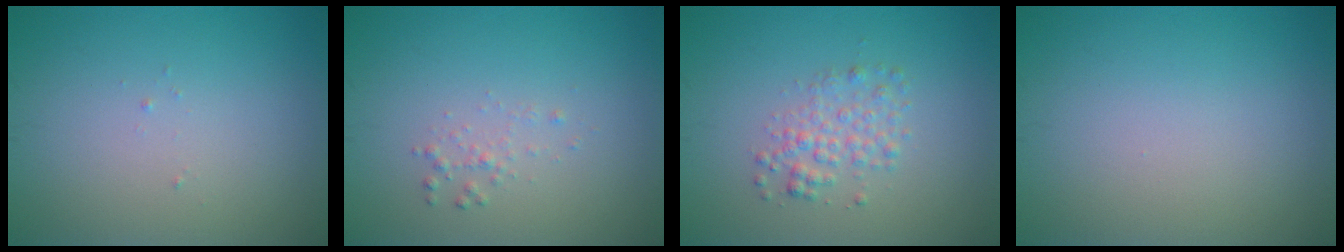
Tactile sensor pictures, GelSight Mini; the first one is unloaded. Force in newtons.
{"total": 0.9, "press": 0.9, "slide": 0.0}
{"total": 2.3, "press": 2.3, "slide": 0.1}
{"total": 0.0}